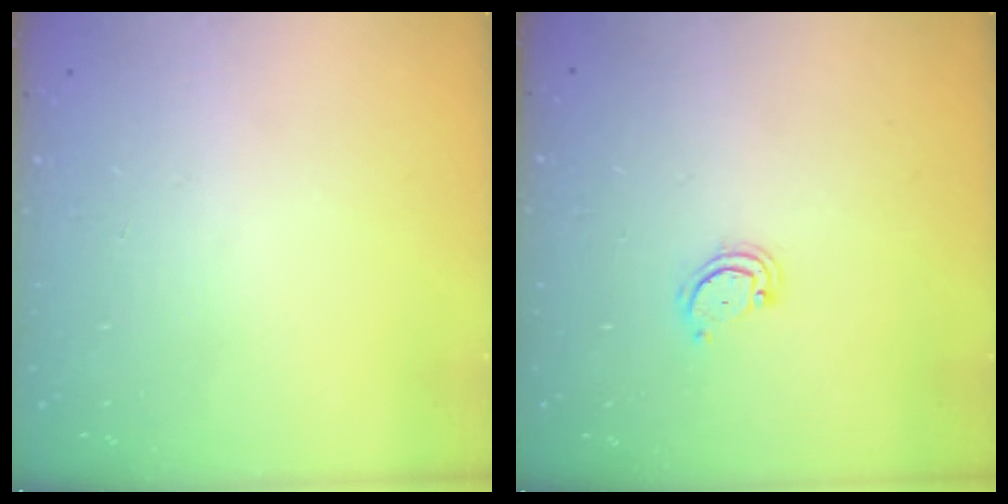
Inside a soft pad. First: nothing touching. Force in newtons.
{"total": 2.6, "press": 2.6, "slide": 0.3}